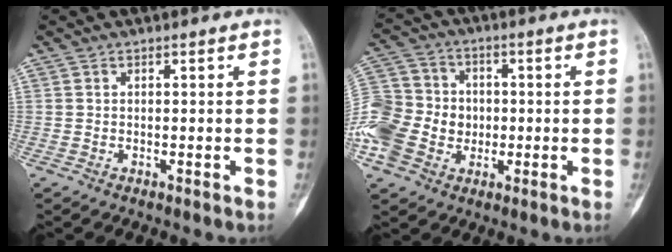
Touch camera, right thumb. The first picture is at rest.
{"total": 17.5, "force": [-3.0, 14.6, 9.1], "torque": [-0.195, 0.027, -0.053]}